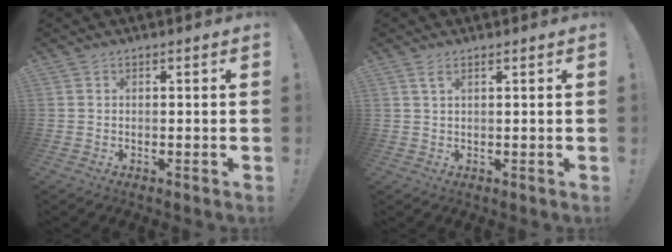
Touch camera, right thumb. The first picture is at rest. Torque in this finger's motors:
{"motor_torque": [0.43, 0.31, -0.23, -0.08, 0.13]}